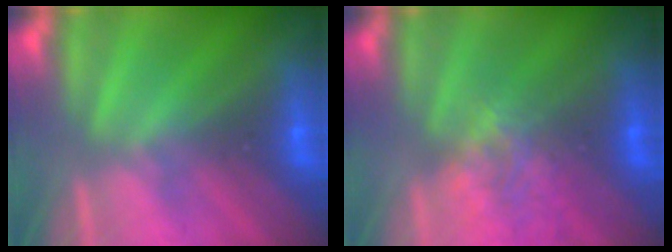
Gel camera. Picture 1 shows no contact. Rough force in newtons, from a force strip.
{"total": 4.7}